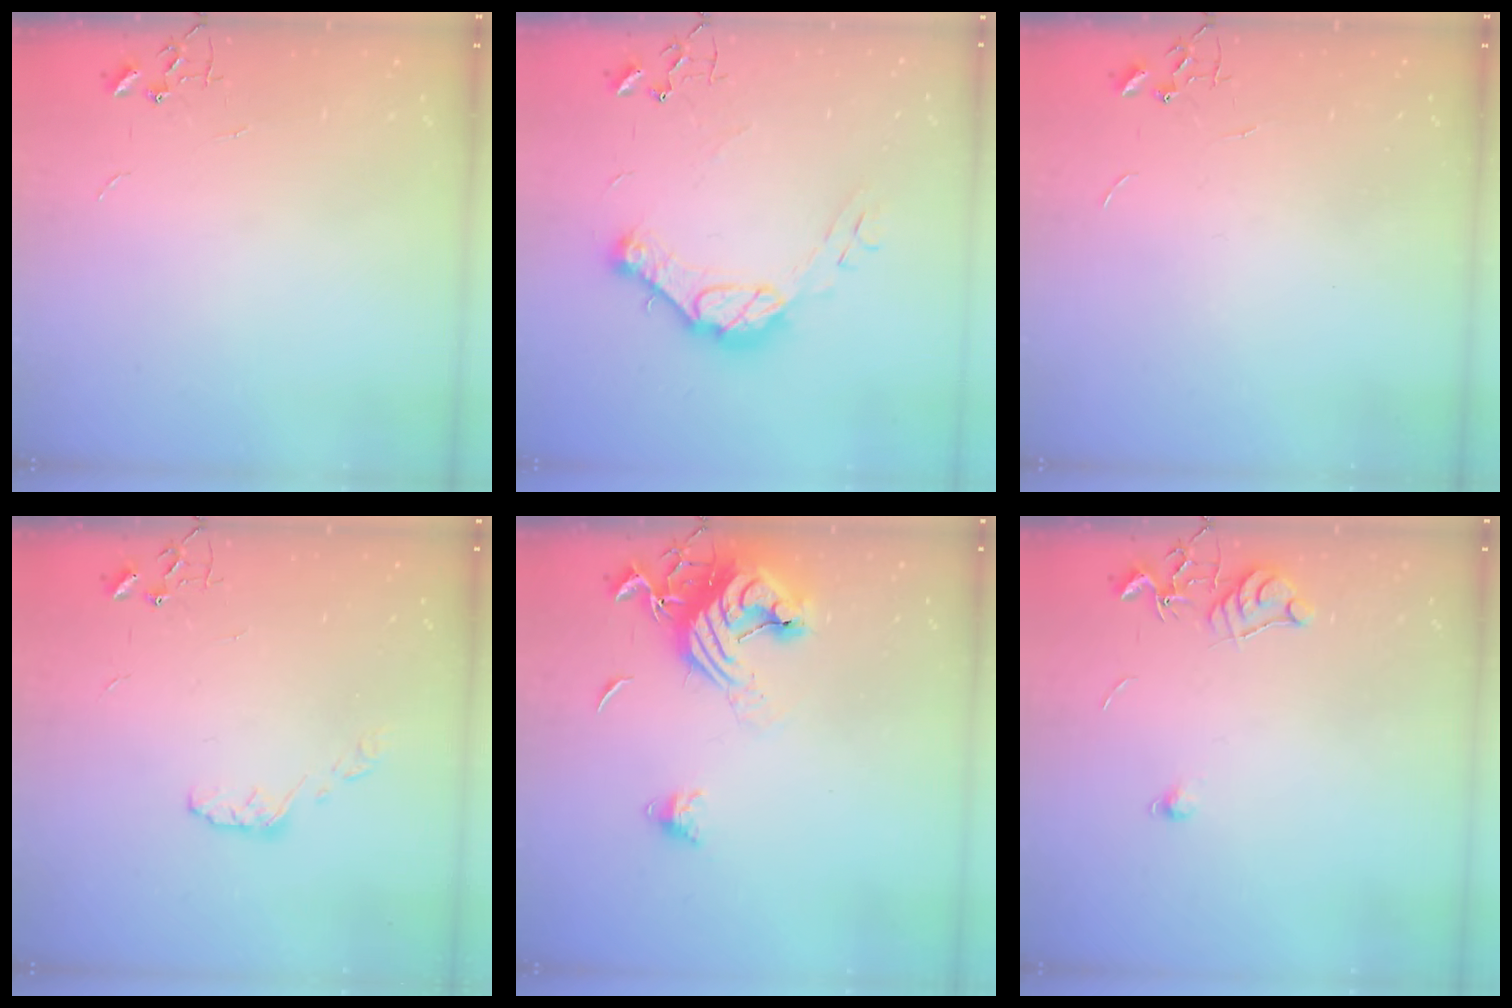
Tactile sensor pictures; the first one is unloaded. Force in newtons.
{"total": 14.4, "press": 14.4, "slide": 1.1}
{"total": 0.0}
{"total": 4.9, "press": 4.9, "slide": 0.7}
{"total": 14.8, "press": 14.7, "slide": 1.7}
{"total": 7.1, "press": 7.0, "slide": 0.6}